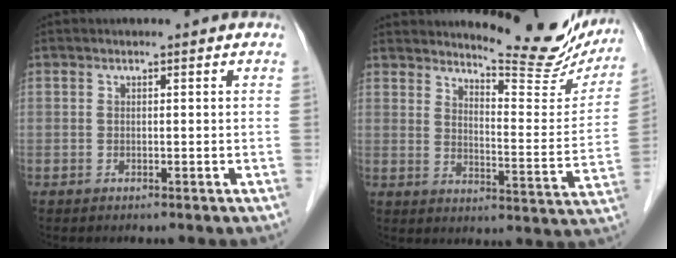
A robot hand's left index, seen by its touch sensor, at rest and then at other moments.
{"total": 15.1, "force": [14.0, 3.0, 4.7], "torque": [-0.052, -0.060, 0.163]}